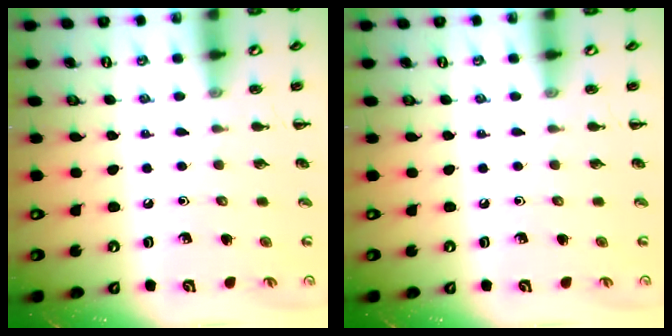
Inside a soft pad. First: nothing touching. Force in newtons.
{"total": 0.0}